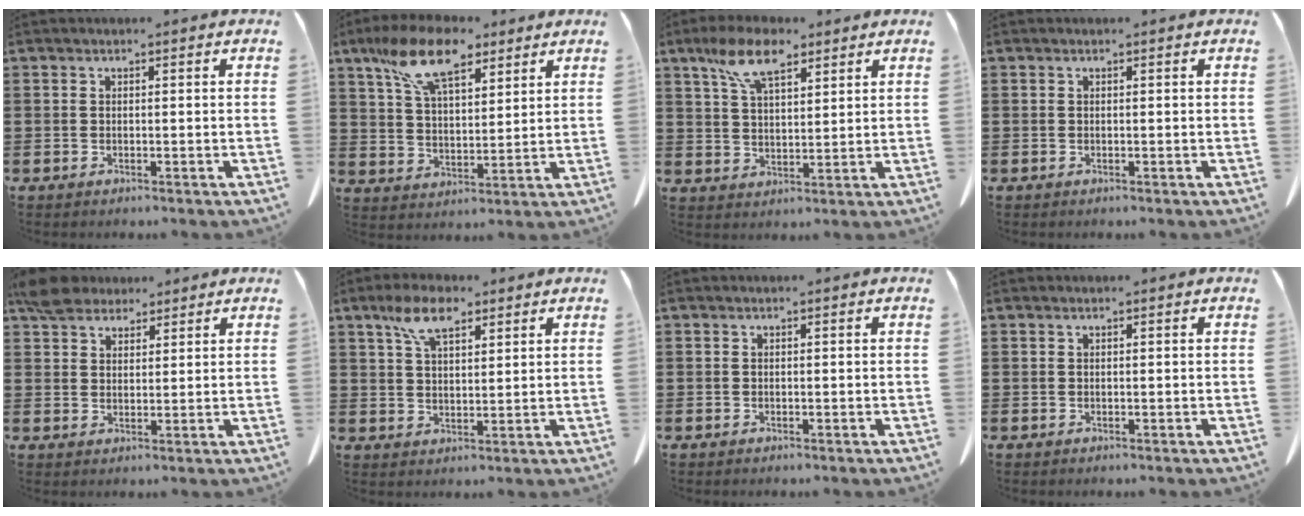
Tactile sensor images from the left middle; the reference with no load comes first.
{"total": 11.9, "force": [7.9, 4.9, 7.5], "torque": [-0.158, -0.008, 0.146]}
{"total": 8.6, "force": [5.6, 3.5, 5.6], "torque": [-0.125, 0.004, 0.103]}
{"total": 0.0}
{"total": 5.0, "force": [4.2, 2.3, 1.5], "torque": [-0.036, -0.003, 0.080]}
{"total": 7.2, "force": [4.4, 3.2, 4.7], "torque": [-0.105, 0.007, 0.081]}
{"total": 0.0}
{"total": 0.0}